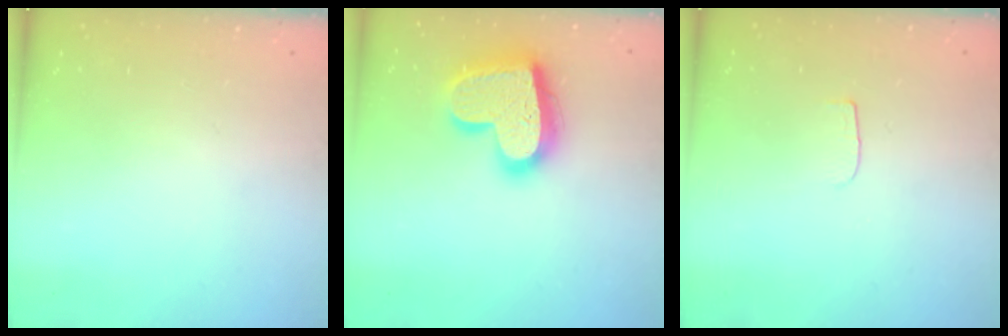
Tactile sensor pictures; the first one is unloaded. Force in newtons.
{"total": 20.4, "press": 20.3, "slide": 1.7}
{"total": 3.0, "press": 3.0, "slide": 0.3}